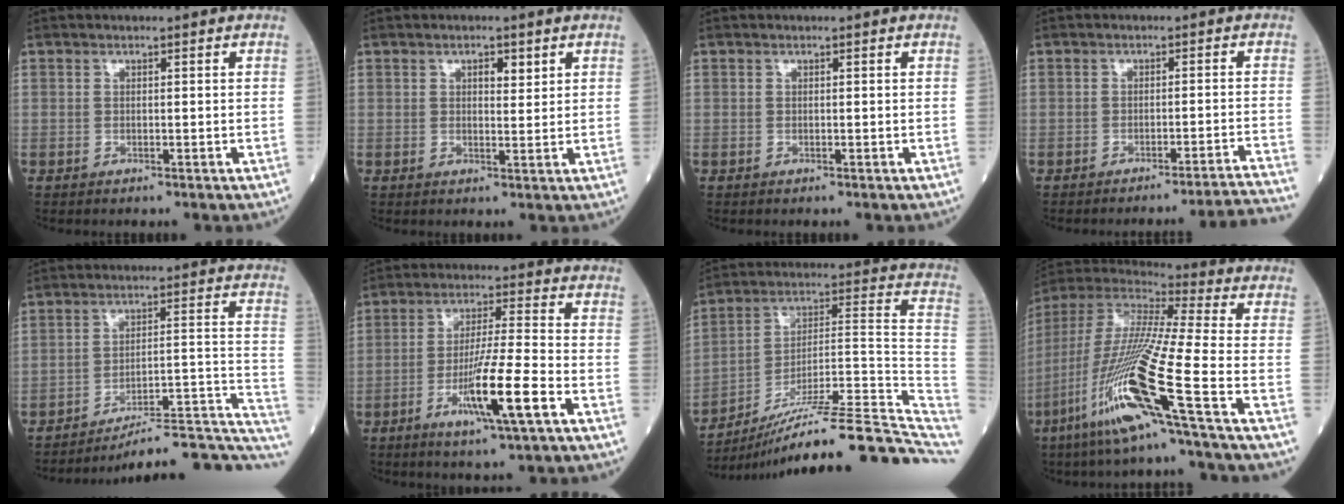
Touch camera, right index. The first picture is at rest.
{"total": 2.3, "force": [1.2, 0.9, 1.7], "torque": [-0.024, -0.002, 0.018]}
{"total": 0.0}
{"total": 10.4, "force": [-9.7, -3.4, 1.6], "torque": [0.011, -0.018, -0.119]}
{"total": 15.3, "force": [-12.8, 2.7, 7.8], "torque": [-0.051, 0.063, -0.171]}
{"total": 11.0, "force": [-4.6, -0.3, 10.0], "torque": [-0.184, -0.013, -0.085]}
{"total": 24.3, "force": [-19.3, 2.0, 14.6], "torque": [-0.141, 0.045, -0.291]}
{"total": 20.6, "force": [-9.1, -0.9, 18.4], "torque": [-0.411, -0.050, -0.189]}